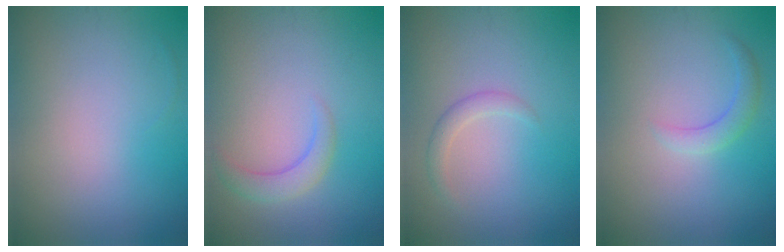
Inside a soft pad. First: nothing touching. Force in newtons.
{"total": 2.2, "press": 2.2, "slide": 0.3}
{"total": 1.5, "press": 1.5, "slide": 0.1}
{"total": 1.7, "press": 1.7, "slide": 0.1}